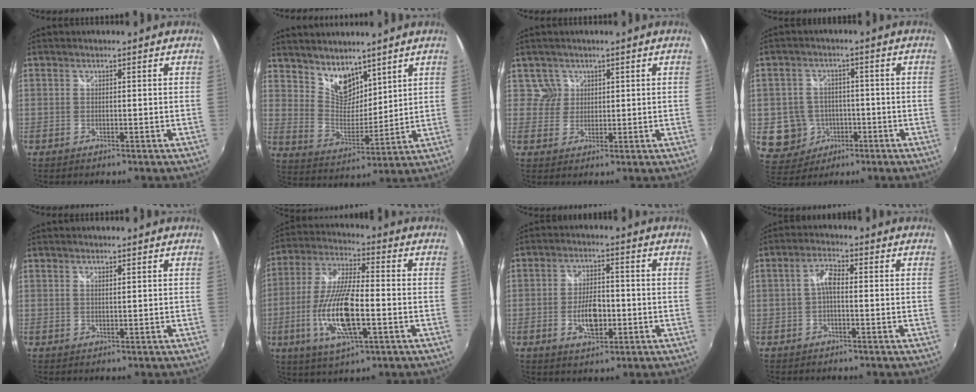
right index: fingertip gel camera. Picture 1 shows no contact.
{"total": 9.7, "force": [7.6, 5.0, 3.5], "torque": [-0.055, 0.003, 0.150]}
{"total": 3.1, "force": [1.5, 2.7, -0.4], "torque": [0.025, 0.017, 0.024]}
{"total": 8.9, "force": [-2.2, 8.3, 2.0], "torque": [-0.076, 0.018, -0.021]}
{"total": 0.7, "force": [0.5, 0.1, 0.5], "torque": [-0.010, 0.000, 0.008]}
{"total": 15.6, "force": [-4.3, 4.5, 14.3], "torque": [-0.298, -0.012, -0.080]}
{"total": 7.3, "force": [-1.9, 3.7, 6.0], "torque": [-0.115, 0.002, -0.030]}
{"total": 3.2, "force": [-0.5, 1.2, 2.9], "torque": [-0.060, 0.011, -0.011]}